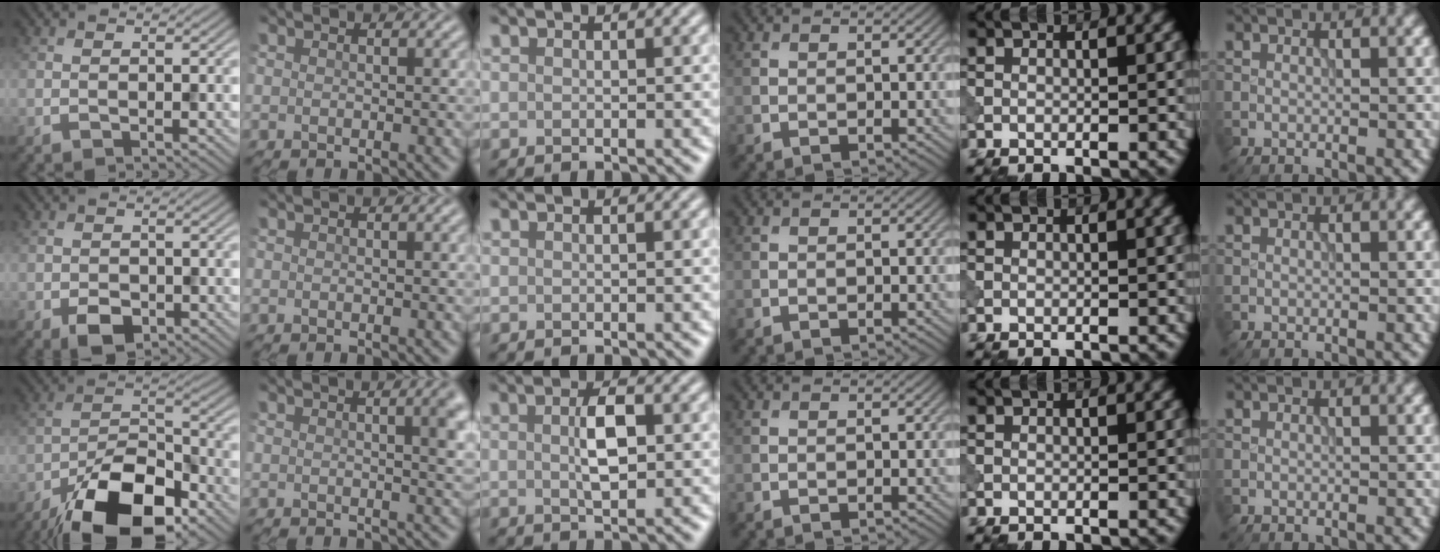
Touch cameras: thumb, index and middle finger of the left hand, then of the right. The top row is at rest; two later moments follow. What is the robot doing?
{"motion": "shake", "object": "bell"}